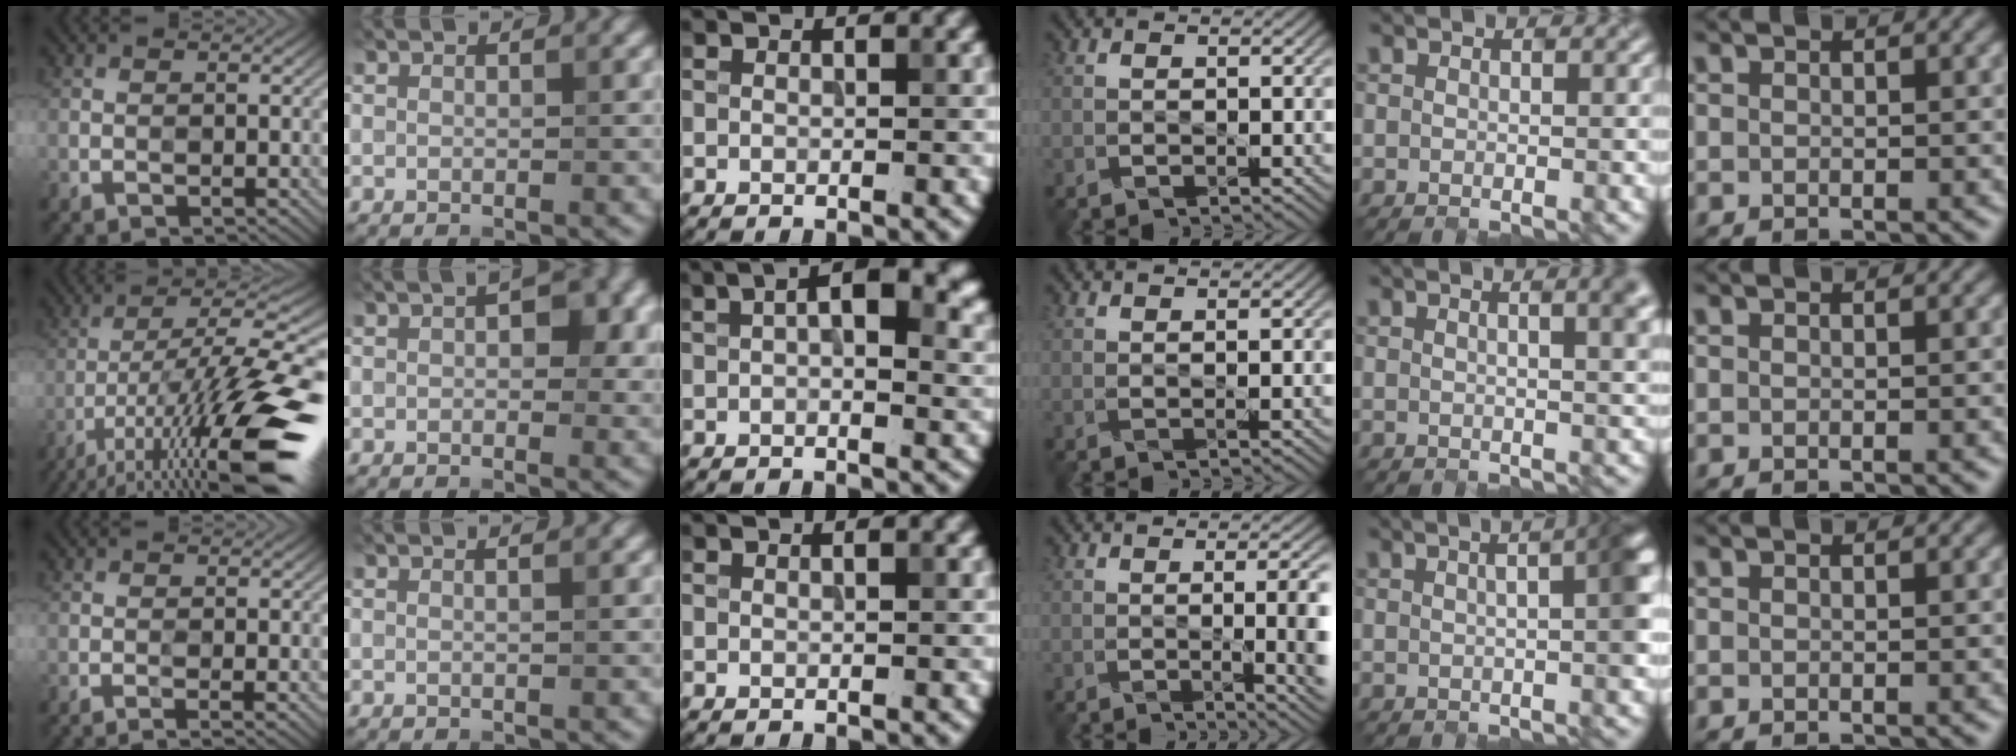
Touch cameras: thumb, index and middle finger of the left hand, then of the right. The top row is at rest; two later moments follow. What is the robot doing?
{"motion": "open", "object": "jewelry box"}